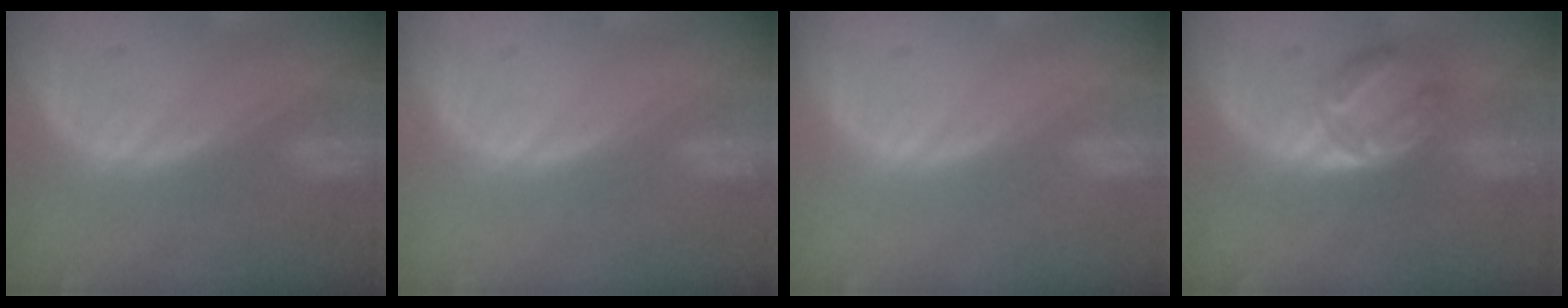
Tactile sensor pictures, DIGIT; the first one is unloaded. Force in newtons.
{"total": 0.0}
{"total": 0.0}
{"total": 5.7, "press": 5.4, "slide": 1.6}